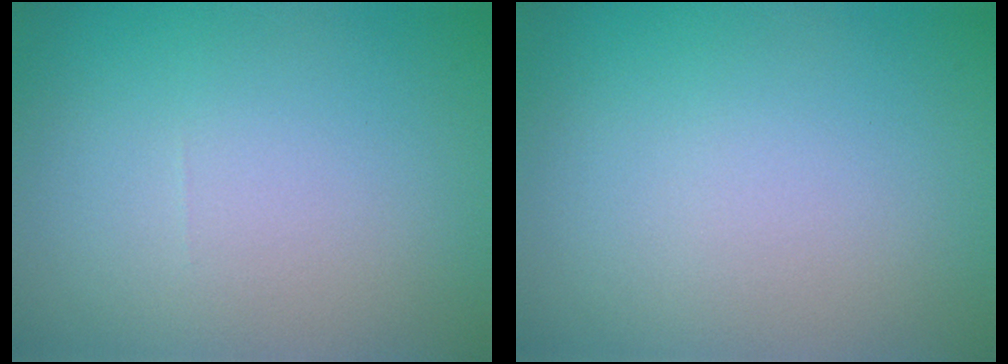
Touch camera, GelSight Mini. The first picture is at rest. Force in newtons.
{"total": 0.0}